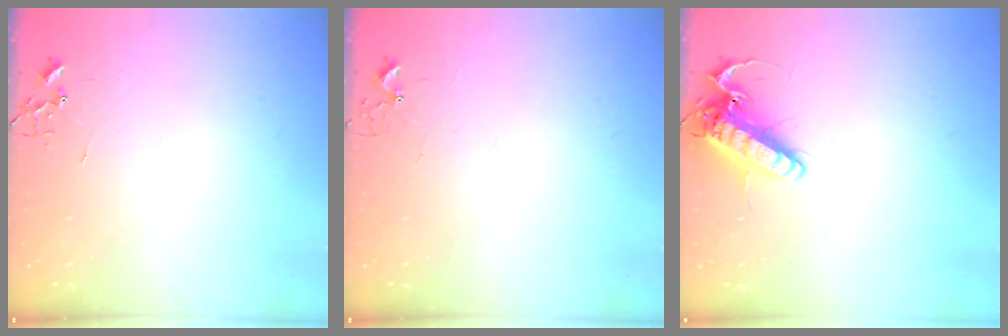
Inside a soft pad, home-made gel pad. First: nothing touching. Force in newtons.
{"total": 2.7, "press": 2.7, "slide": 0.2}
{"total": 15.7, "press": 15.5, "slide": 2.4}